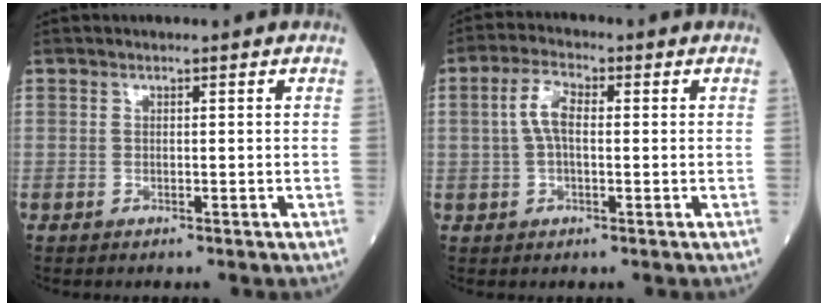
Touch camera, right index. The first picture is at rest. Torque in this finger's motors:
{"motor_torque": [0.34, -0.28, 0.12, 0.06]}